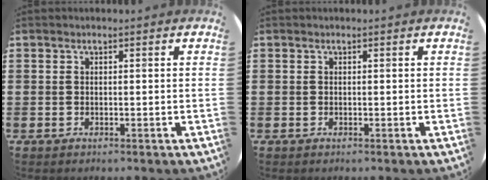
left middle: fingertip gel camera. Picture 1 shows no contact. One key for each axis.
{"total": 0.0}